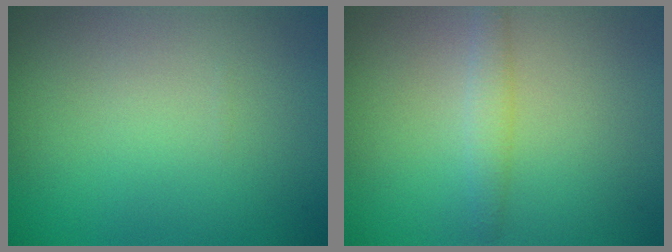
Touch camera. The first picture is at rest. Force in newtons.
{"total": 1.5, "press": 1.5, "slide": 0.1}